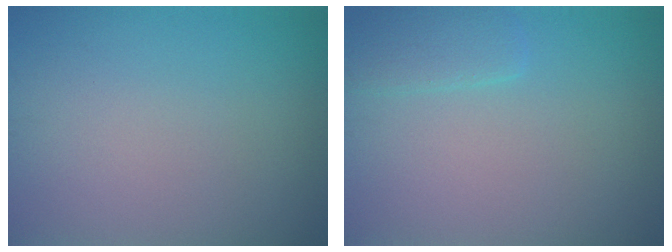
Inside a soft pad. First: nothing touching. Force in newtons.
{"total": 2.0, "press": 2.0, "slide": 0.2}